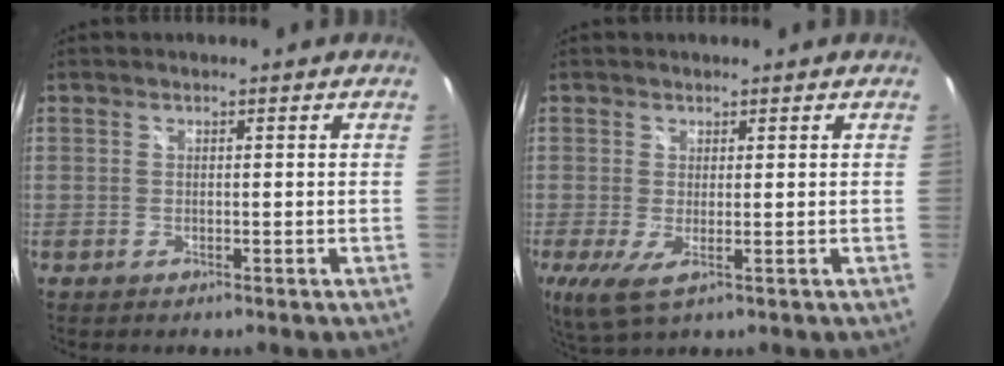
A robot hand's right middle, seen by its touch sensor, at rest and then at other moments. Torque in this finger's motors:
{"motor_torque": [0.99, -0.98, 0.31, 0.07]}